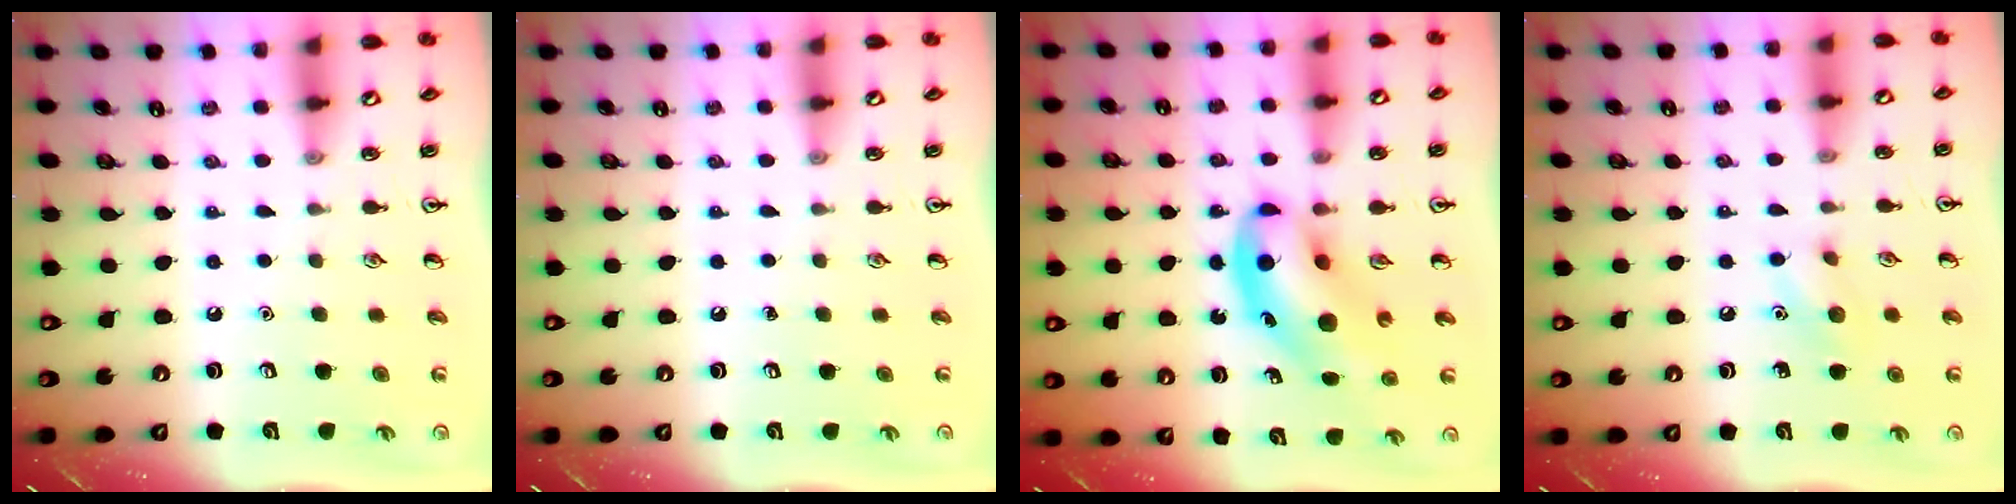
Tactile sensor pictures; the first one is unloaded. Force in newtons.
{"total": 0.0}
{"total": 12.6, "press": 12.2, "slide": 3.4}
{"total": 6.6, "press": 6.5, "slide": 1.4}